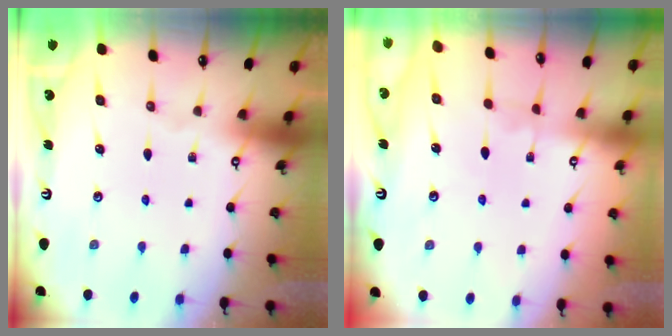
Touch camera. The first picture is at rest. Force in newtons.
{"total": 2.8, "press": 2.8, "slide": 0.4}